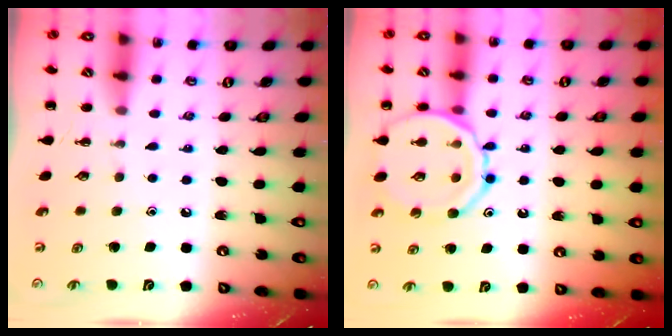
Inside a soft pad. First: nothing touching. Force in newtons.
{"total": 15.3, "press": 15.2, "slide": 2.1}